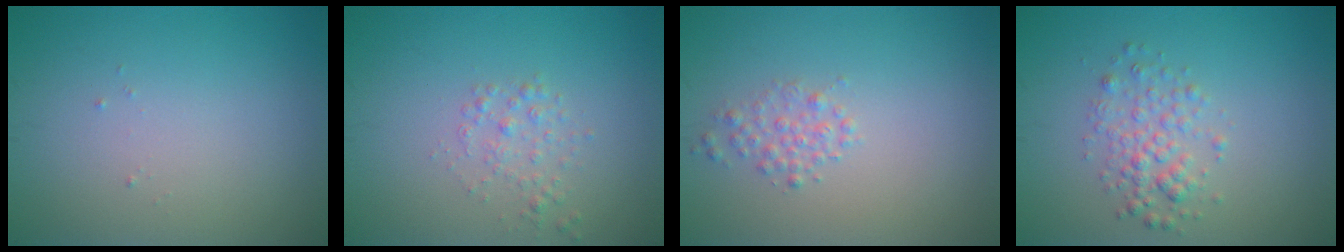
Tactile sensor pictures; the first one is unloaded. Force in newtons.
{"total": 1.4, "press": 1.4, "slide": 0.1}
{"total": 1.5, "press": 1.5, "slide": 0.1}
{"total": 2.5, "press": 2.5, "slide": 0.1}